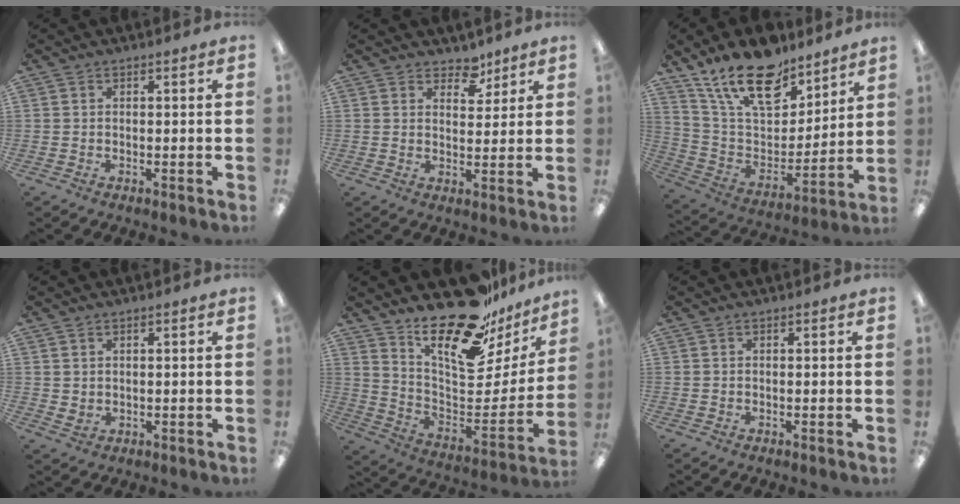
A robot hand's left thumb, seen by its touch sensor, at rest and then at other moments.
{"total": 5.6, "force": [4.4, 3.1, 1.6], "torque": [-0.006, -0.029, 0.074]}
{"total": 19.4, "force": [14.4, 8.7, 9.7], "torque": [-0.186, -0.075, 0.258]}
{"total": 1.8, "force": [1.4, 1.1, 0.5], "torque": [-0.004, -0.005, 0.024]}
{"total": 23.7, "force": [18.1, 8.2, 12.9], "torque": [-0.184, -0.136, 0.307]}
{"total": 0.0}